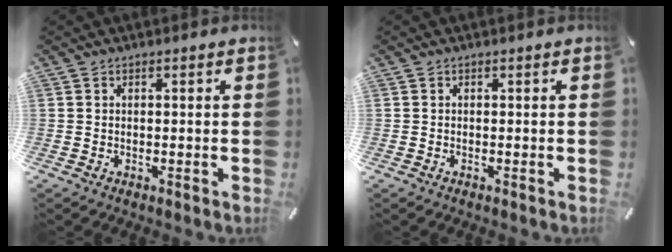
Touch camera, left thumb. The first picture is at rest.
{"total": 0.0}